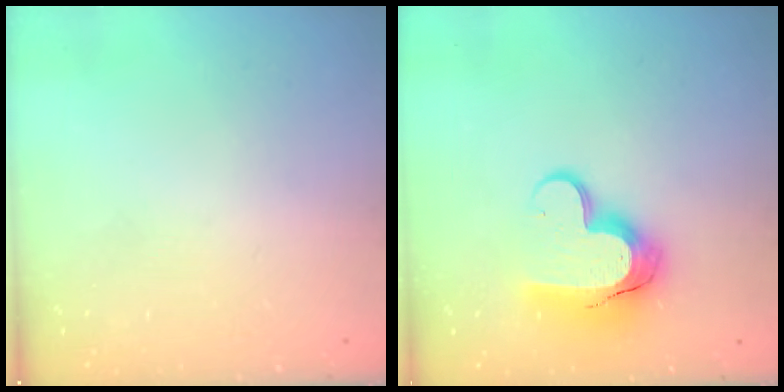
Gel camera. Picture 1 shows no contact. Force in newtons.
{"total": 14.0, "press": 13.9, "slide": 0.7}